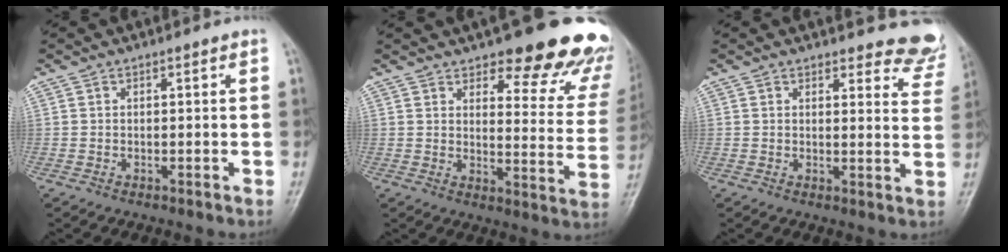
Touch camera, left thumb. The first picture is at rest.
{"total": 20.0, "force": [15.4, 6.7, 10.8], "torque": [-0.076, -0.092, 0.177]}
{"total": 9.1, "force": [8.7, 2.7, 0.5], "torque": [0.046, -0.065, 0.067]}